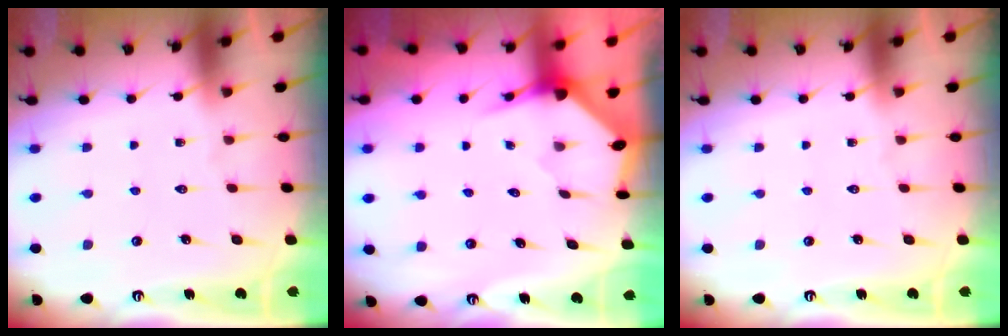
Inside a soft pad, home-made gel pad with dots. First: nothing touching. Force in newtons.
{"total": 3.3, "press": 3.3, "slide": 0.3}
{"total": 0.0}